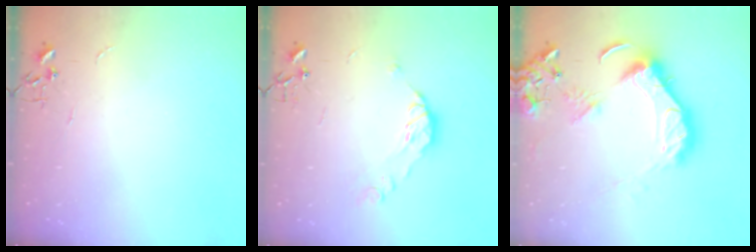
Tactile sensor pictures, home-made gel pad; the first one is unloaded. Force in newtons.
{"total": 8.9, "press": 8.9, "slide": 0.6}
{"total": 18.8, "press": 18.7, "slide": 1.8}